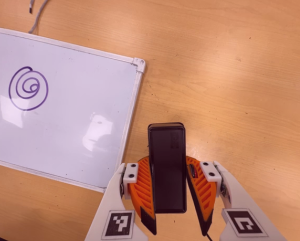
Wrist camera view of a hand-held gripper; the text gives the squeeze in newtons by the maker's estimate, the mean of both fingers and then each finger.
{"total": 7.5, "left": 6.3, "right": 8.7}